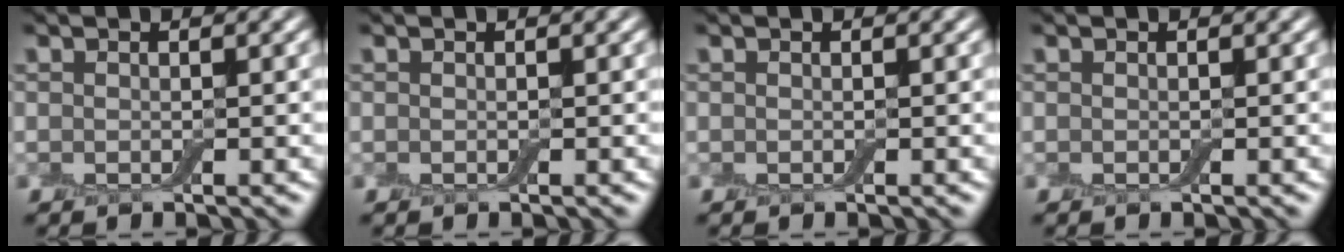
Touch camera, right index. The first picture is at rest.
{"total": 0.0}
{"total": 0.0}
{"total": 0.0}